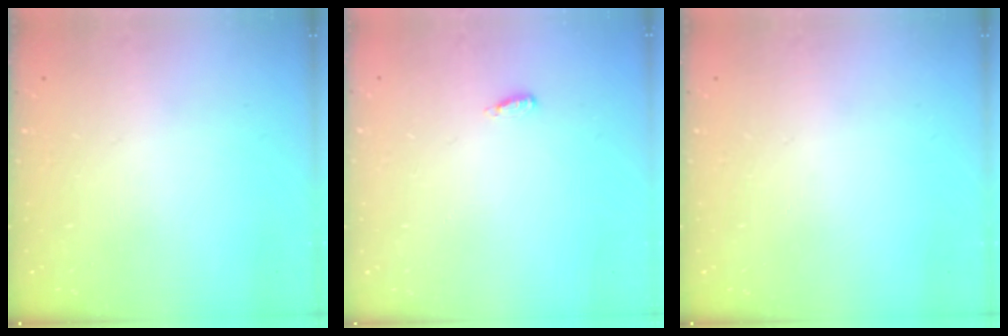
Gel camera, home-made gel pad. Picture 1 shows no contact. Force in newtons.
{"total": 7.1, "press": 3.0, "slide": 6.4}
{"total": 0.0}